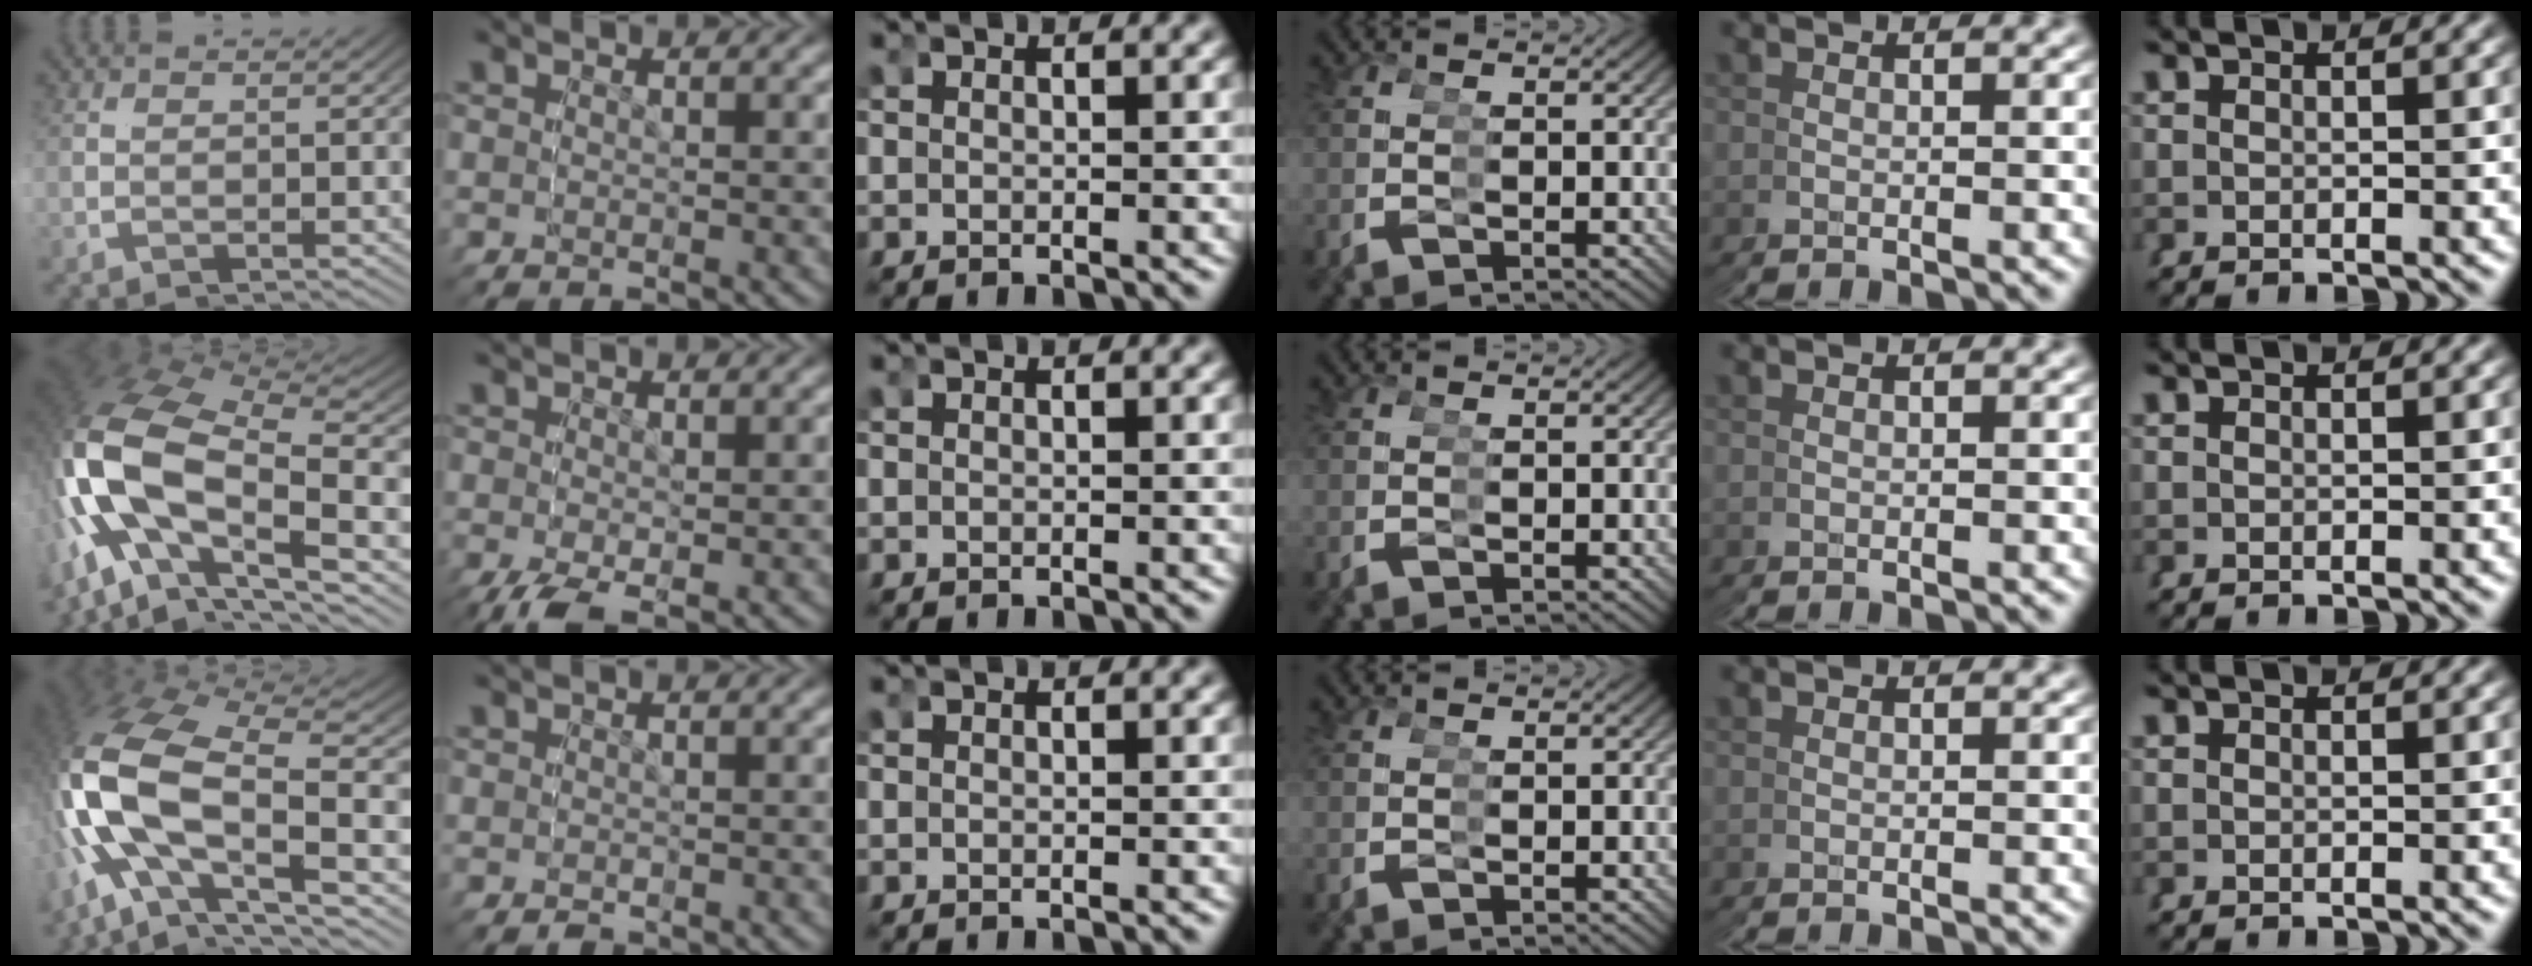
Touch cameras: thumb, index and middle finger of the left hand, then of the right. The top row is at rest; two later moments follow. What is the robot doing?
{"motion": "grasp_and_lifting", "object": "glasses"}